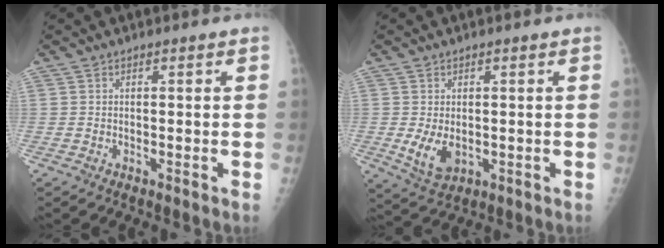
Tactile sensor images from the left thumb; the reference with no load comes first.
{"total": 5.5, "force": [-0.6, 3.6, 4.1], "torque": [-0.069, -0.013, 0.002]}